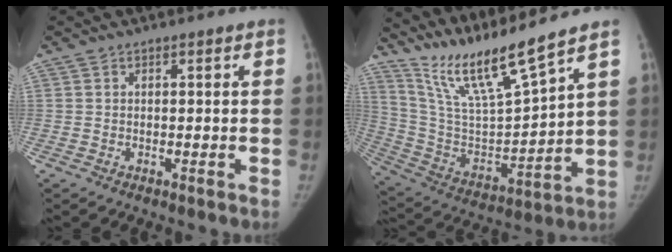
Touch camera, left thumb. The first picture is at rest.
{"total": 15.9, "force": [13.5, 0.1, 8.5], "torque": [-0.150, -0.077, 0.269]}